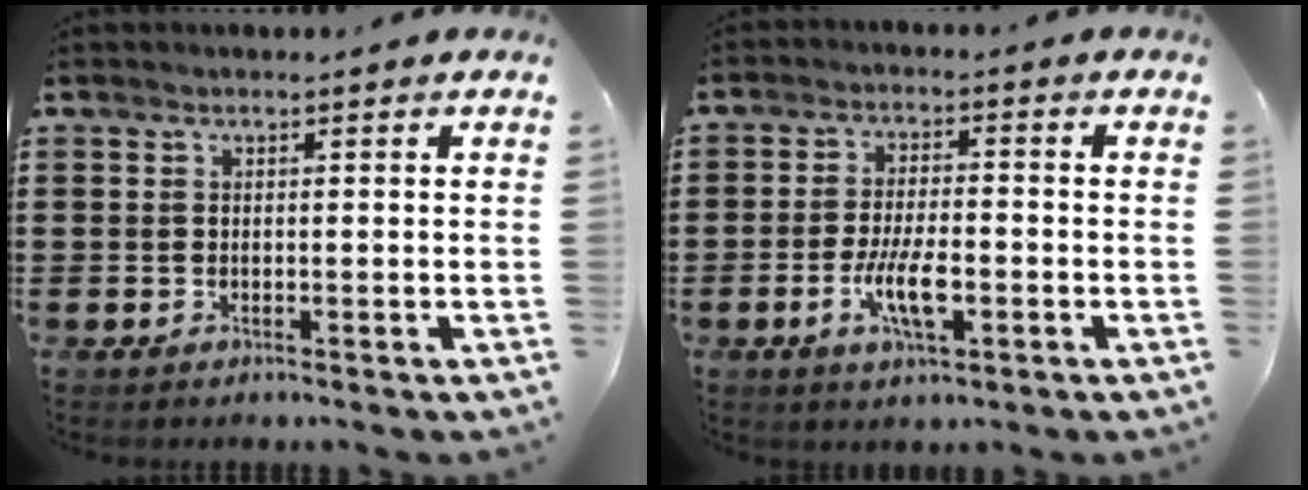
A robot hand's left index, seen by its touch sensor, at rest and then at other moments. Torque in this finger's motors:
{"motor_torque": [0.43, 0.18, 0.26, 0.11]}